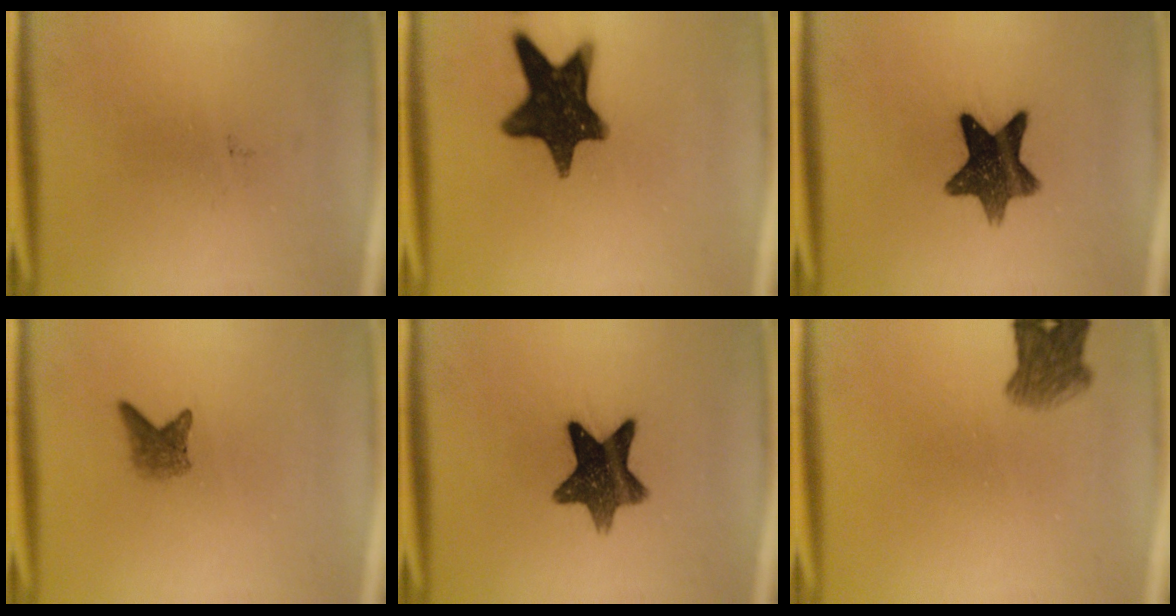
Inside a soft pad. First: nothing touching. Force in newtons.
{"total": 15.3}
{"total": 11.2}
{"total": 2.4}
{"total": 11.2}
{"total": 4.8}